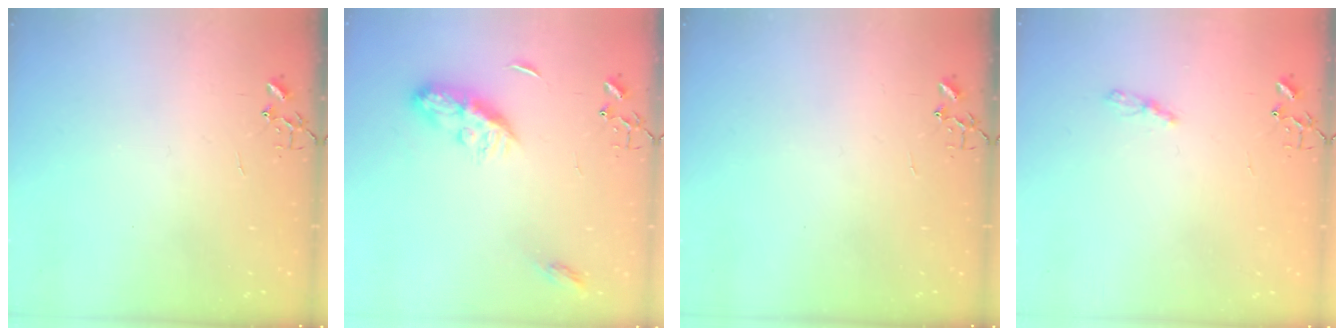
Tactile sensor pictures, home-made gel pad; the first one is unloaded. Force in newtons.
{"total": 9.7, "press": 9.7, "slide": 0.1}
{"total": 0.0}
{"total": 4.7, "press": 4.7, "slide": 0.4}